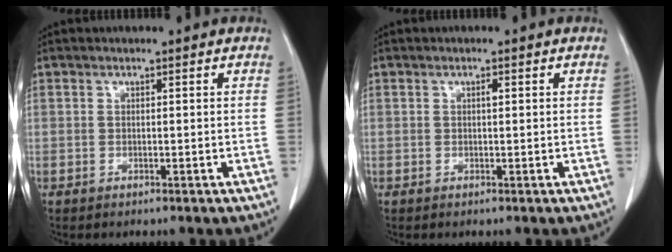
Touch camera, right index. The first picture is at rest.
{"total": 0.5, "force": [0.2, 0.1, 0.5], "torque": [-0.012, 0.000, 0.003]}